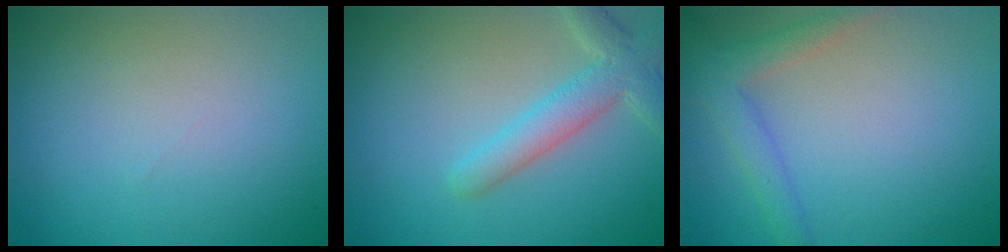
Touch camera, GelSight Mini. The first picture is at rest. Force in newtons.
{"total": 3.9, "press": 3.9, "slide": 0.4}
{"total": 2.9, "press": 2.9, "slide": 0.2}